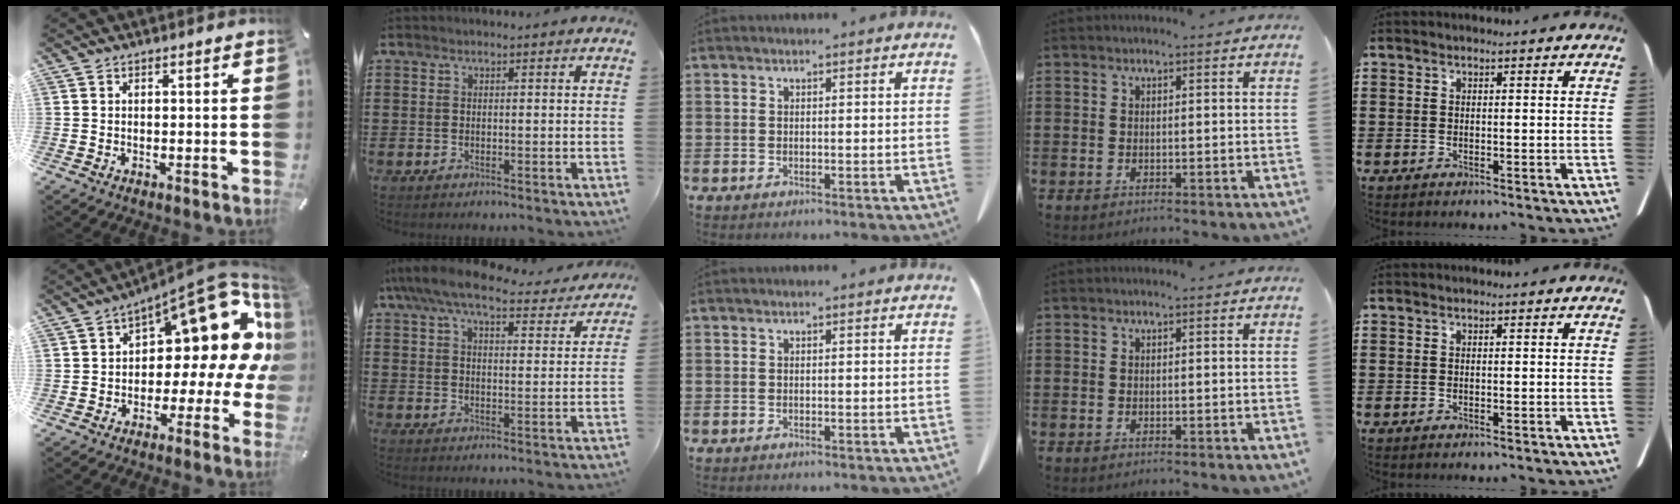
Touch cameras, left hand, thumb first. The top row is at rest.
{"thumb": {"total": 17.9, "force": [6.9, 9.2, 13.6], "torque": [-0.169, -0.067, 0.114]}, "index": {"total": 8.6, "force": [7.4, 1.5, 4.1], "torque": [-0.099, -0.035, 0.130]}}